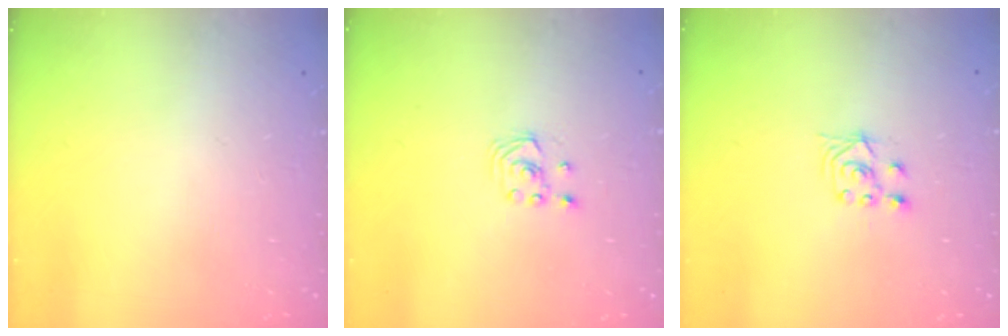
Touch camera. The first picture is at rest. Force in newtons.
{"total": 1.9, "press": 1.9, "slide": 0.2}
{"total": 3.0, "press": 2.8, "slide": 0.9}